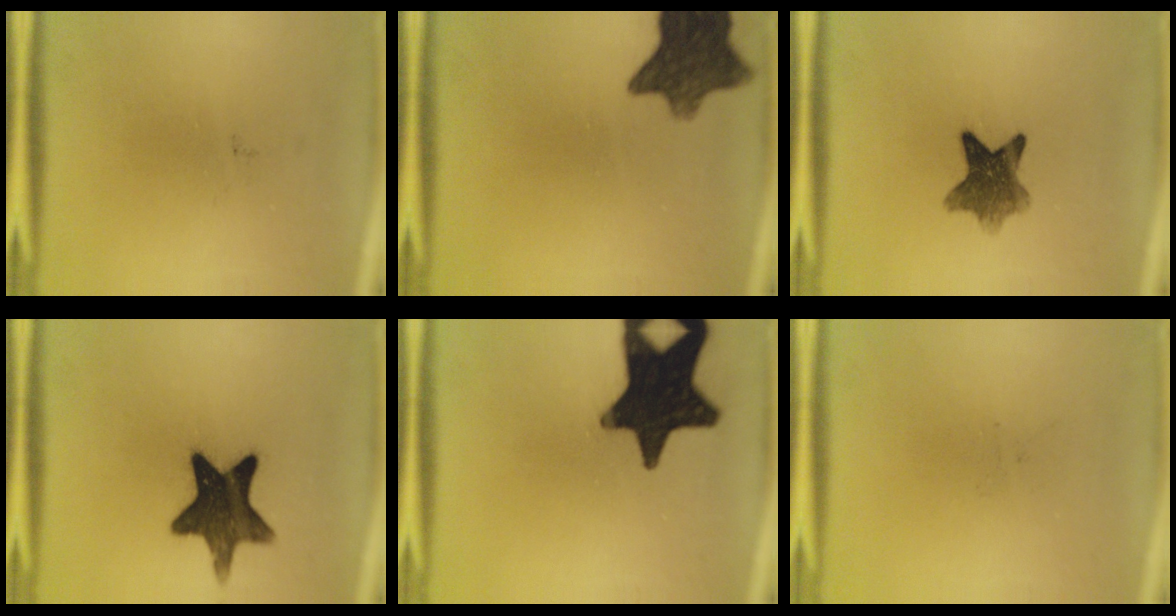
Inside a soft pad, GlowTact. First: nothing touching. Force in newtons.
{"total": 11.0}
{"total": 7.9}
{"total": 14.5}
{"total": 19.4}
{"total": 0.0}